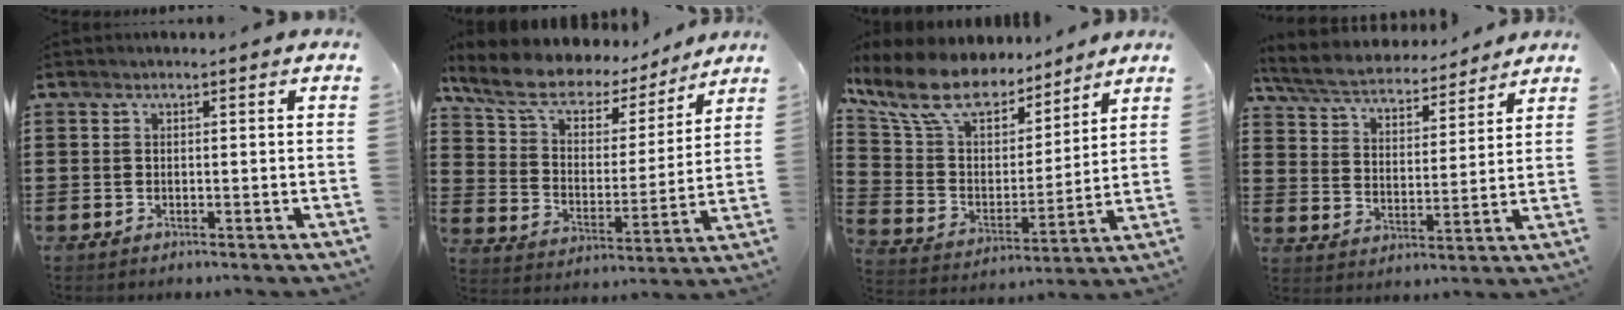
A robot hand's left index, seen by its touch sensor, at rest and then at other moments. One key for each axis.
{"total": 9.1, "fx": 7.3, "fy": 3.8, "fz": 3.8, "tx": -0.109, "ty": -0.039, "tz": 0.131}
{"total": 11.9, "fx": 9.8, "fy": 4.6, "fz": 5.0, "tx": -0.144, "ty": -0.048, "tz": 0.178}
{"total": 5.8, "fx": 5.5, "fy": 0.8, "fz": 1.5, "tx": -0.056, "ty": -0.033, "tz": 0.093}